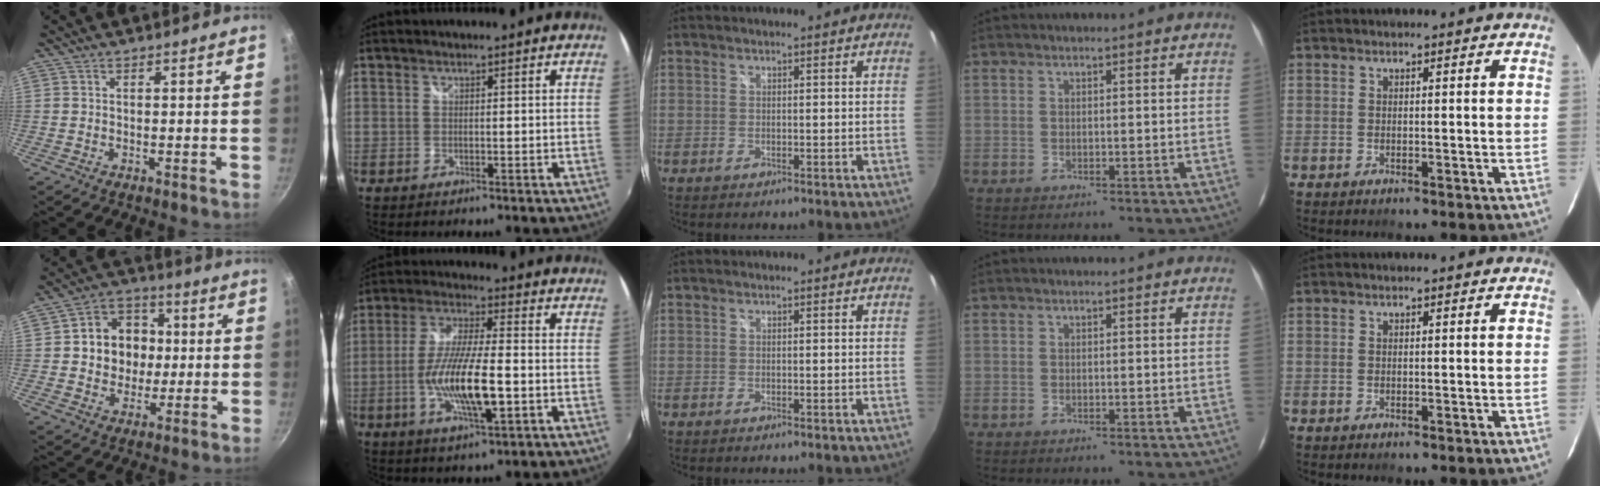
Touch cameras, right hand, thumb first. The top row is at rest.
{"thumb": {"total": 12.2, "force": [0.9, 10.6, 6.1], "torque": [-0.056, 0.013, 0.009]}, "index": {"total": 13.2, "force": [-3.1, 2.8, 12.5], "torque": [-0.246, -0.010, -0.058]}}